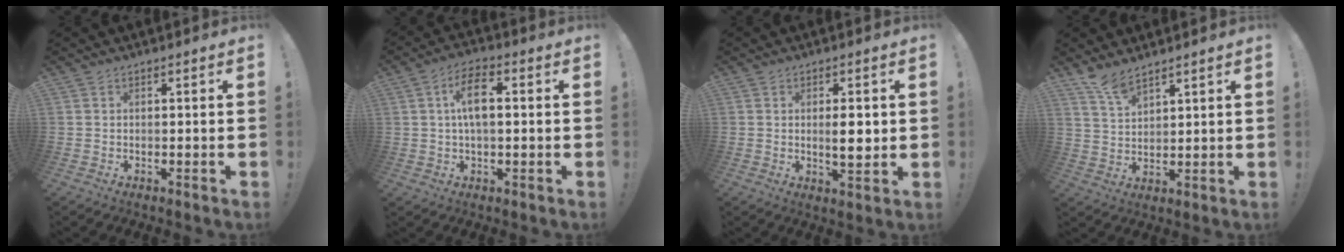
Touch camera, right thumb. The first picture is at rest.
{"total": 9.1, "force": [1.7, 4.8, 7.5], "torque": [-0.117, 0.010, 0.030]}
{"total": 5.5, "force": [0.3, 1.4, 5.3], "torque": [-0.065, -0.012, -0.001]}
{"total": 6.1, "force": [5.1, 1.6, 2.8], "torque": [-0.058, -0.032, 0.094]}